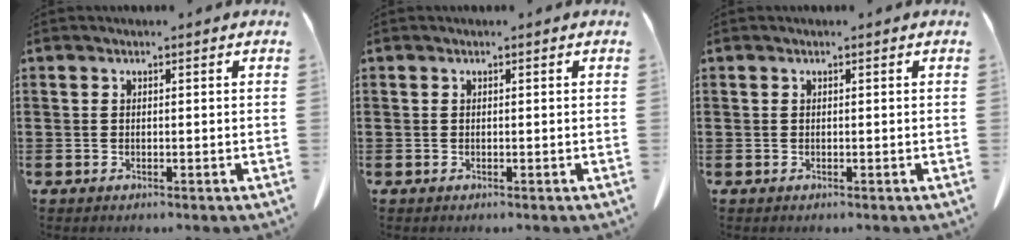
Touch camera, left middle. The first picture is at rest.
{"total": 0.0}
{"total": 0.0}